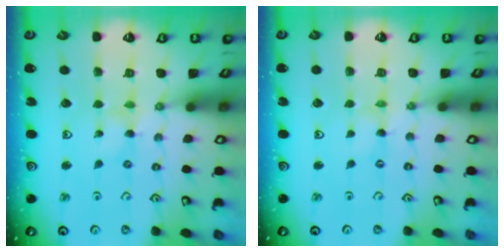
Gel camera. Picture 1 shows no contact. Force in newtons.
{"total": 0.0}